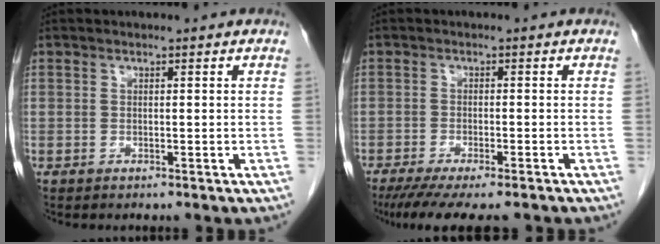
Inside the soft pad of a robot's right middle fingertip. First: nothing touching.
{"total": 11.2, "force": [-9.3, 1.7, 5.9], "torque": [-0.086, -0.021, -0.136]}